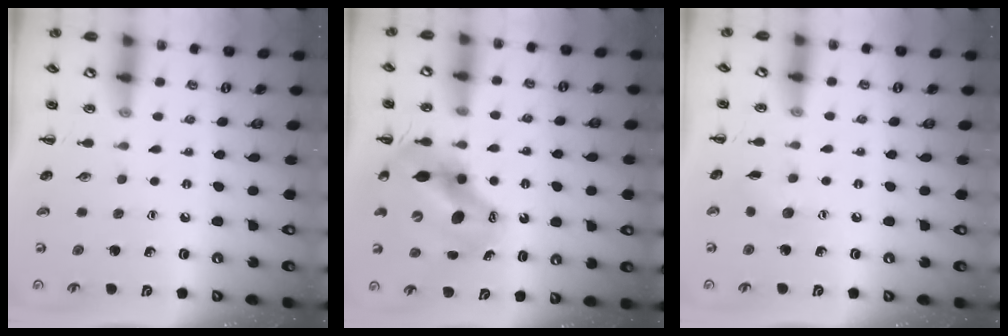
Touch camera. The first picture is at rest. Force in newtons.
{"total": 13.5, "press": 13.1, "slide": 3.5}
{"total": 4.6, "press": 4.5, "slide": 1.1}